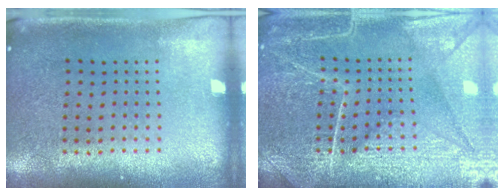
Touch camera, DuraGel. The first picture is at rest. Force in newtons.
{"total": 6.7, "press": 6.6, "slide": 0.8}